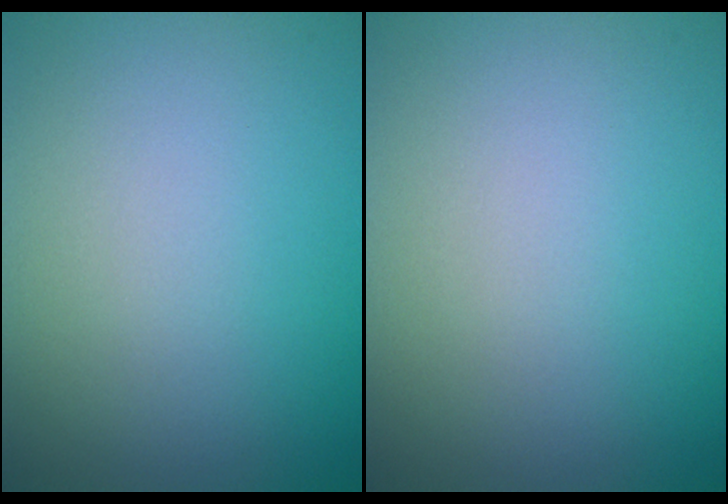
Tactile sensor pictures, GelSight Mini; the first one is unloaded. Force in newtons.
{"total": 0.0}